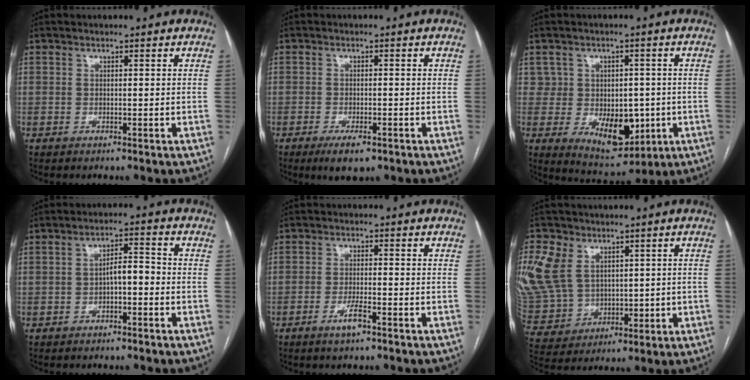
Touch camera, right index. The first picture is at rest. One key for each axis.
{"total": 4.4, "fx": -2.7, "fy": 1.3, "fz": 3.3, "tx": -0.059, "ty": -0.006, "tz": -0.038}
{"total": 9.5, "fx": -1.4, "fy": 6.7, "fz": 6.6, "tx": -0.085, "ty": 0.006, "tz": 0.000}
{"total": 3.8, "fx": -1.1, "fy": 1.3, "fz": 3.4, "tx": -0.053, "ty": 0.017, "tz": -0.016}
{"total": 3.3, "fx": -2.1, "fy": 0.2, "fz": 2.6, "tx": -0.051, "ty": -0.003, "tz": -0.040}
{"total": 17.3, "fx": 5.3, "fy": 13.5, "fz": 9.3, "tx": -0.246, "ty": 0.028, "tz": 0.130}